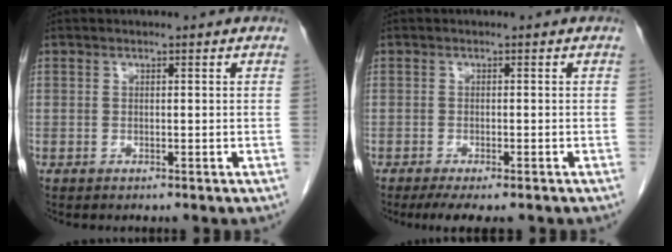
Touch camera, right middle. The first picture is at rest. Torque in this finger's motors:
{"motor_torque": [0.21, -0.11, 0.01, 0.02]}